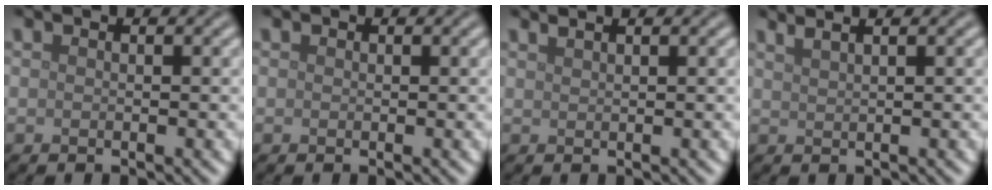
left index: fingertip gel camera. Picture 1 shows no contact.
{"total": 0.0}
{"total": 1.8, "force": [1.4, 0.7, 0.9], "torque": [0.000, 0.000, 0.006]}
{"total": 3.9, "force": [2.8, 1.5, 2.2], "torque": [-0.012, 0.025, 0.014]}